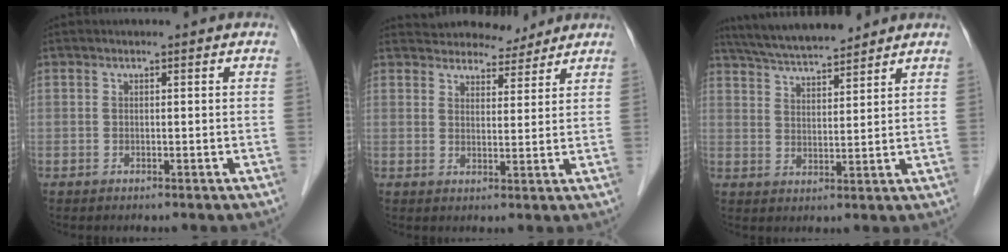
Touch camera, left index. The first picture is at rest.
{"total": 8.0, "force": [7.6, 2.4, 1.2], "torque": [-0.003, 0.008, 0.100]}
{"total": 10.8, "force": [9.8, 1.2, 4.4], "torque": [-0.079, 0.021, 0.166]}